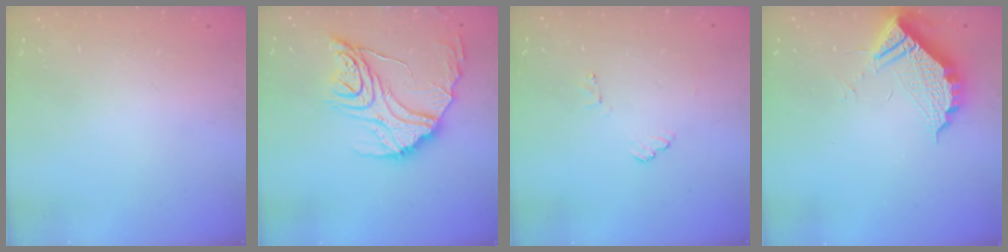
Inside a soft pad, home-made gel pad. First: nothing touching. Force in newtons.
{"total": 18.3, "press": 18.3, "slide": 1.8}
{"total": 6.9, "press": 6.9, "slide": 0.5}
{"total": 10.4, "press": 10.3, "slide": 1.0}